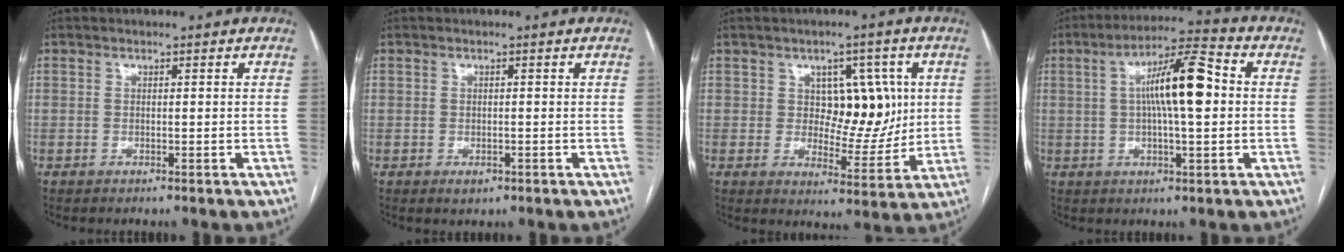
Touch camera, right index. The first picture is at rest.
{"total": 1.3, "force": [-0.6, 0.9, 0.6], "torque": [-0.002, 0.001, -0.004]}
{"total": 8.8, "force": [1.8, 5.3, 6.9], "torque": [-0.085, 0.013, 0.038]}
{"total": 11.4, "force": [1.2, 1.6, 11.3], "torque": [-0.195, 0.024, 0.014]}